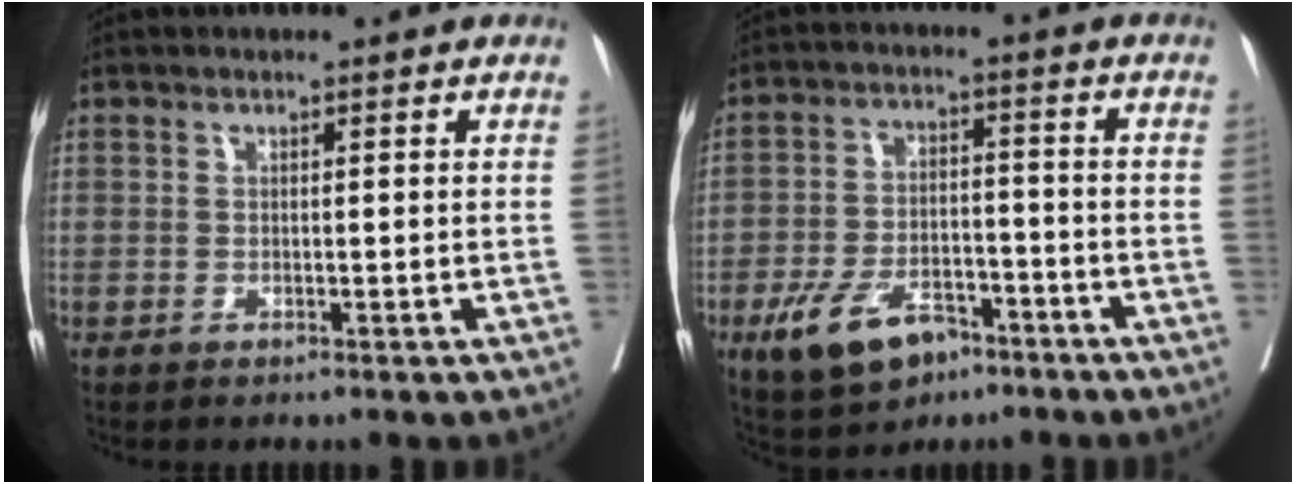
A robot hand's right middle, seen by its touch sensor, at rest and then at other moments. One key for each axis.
{"total": 9.8, "fx": -5.8, "fy": 5.1, "fz": 6.1, "tx": -0.120, "ty": 0.001, "tz": -0.095}